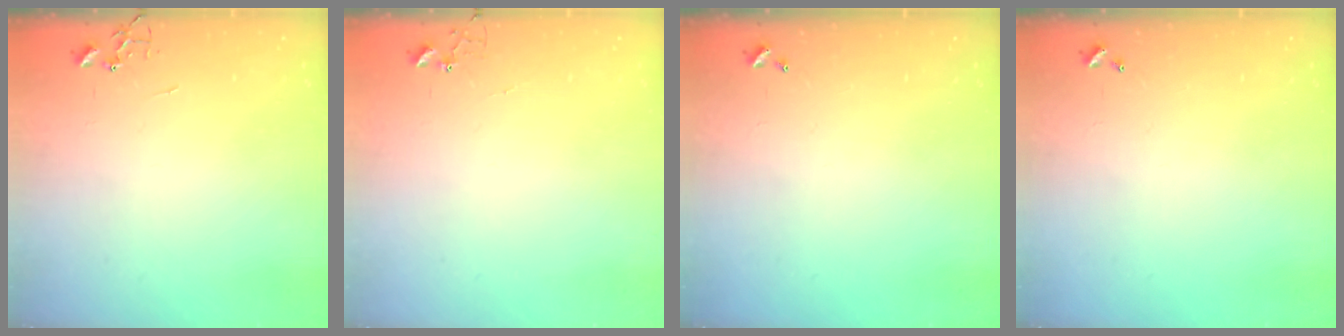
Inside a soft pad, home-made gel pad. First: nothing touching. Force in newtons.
{"total": 3.9, "press": 3.9, "slide": 0.3}
{"total": 0.0}
{"total": 0.0}